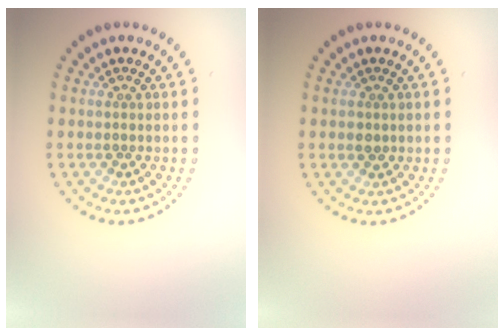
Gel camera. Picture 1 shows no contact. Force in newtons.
{"total": 0.8, "press": 0.8, "slide": 0.3}